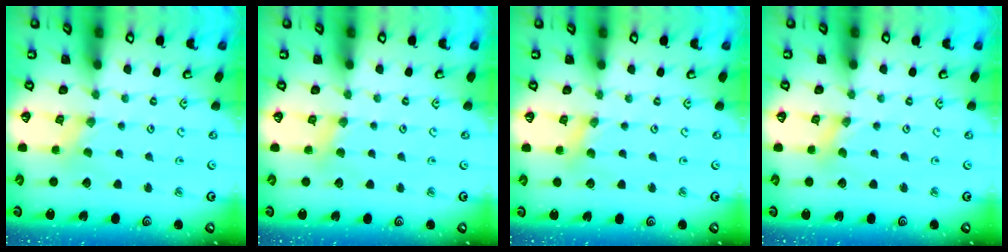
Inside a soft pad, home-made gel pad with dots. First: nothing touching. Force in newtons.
{"total": 3.3, "press": 3.2, "slide": 0.6}
{"total": 1.4, "press": 1.4, "slide": 0.3}
{"total": 0.0}